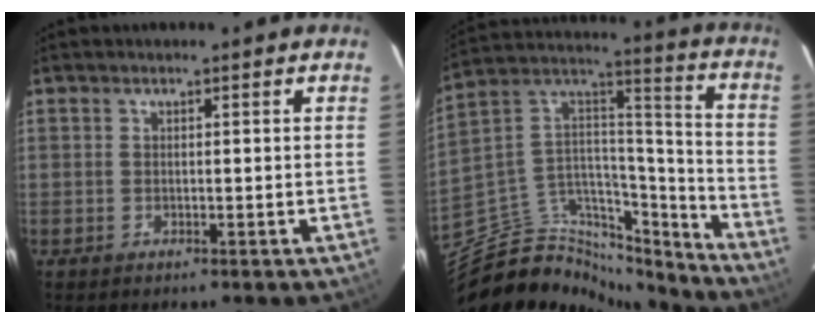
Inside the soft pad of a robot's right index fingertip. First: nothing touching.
{"total": 23.9, "force": [-20.7, 9.0, 7.9], "torque": [-0.151, 0.062, -0.332]}